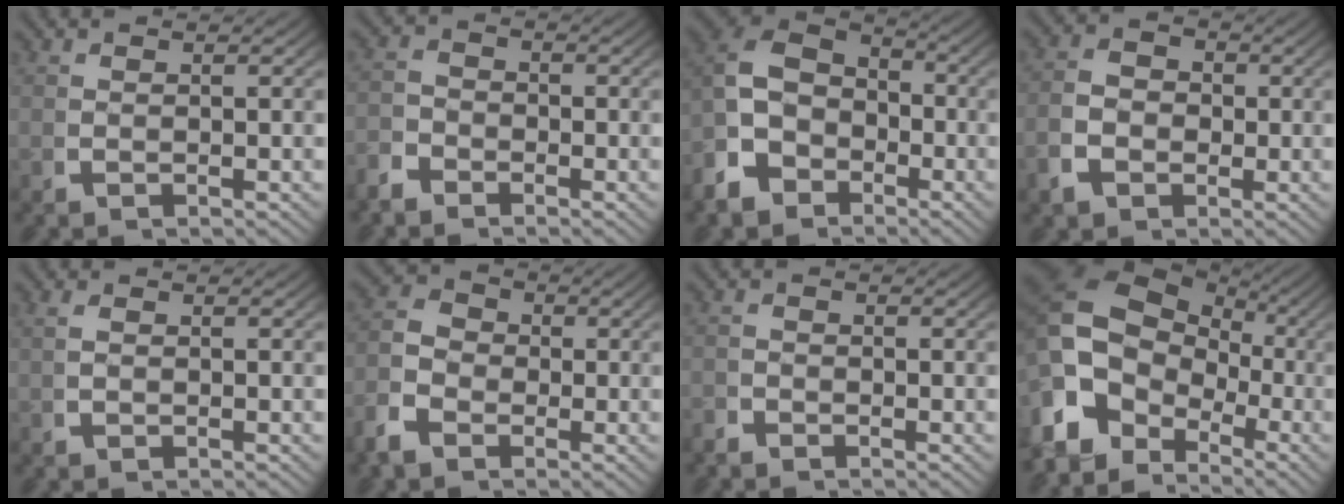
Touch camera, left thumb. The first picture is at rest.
{"total": 2.1, "force": [-1.6, 1.3, 0.5], "torque": [0.000, -0.011, -0.034]}
{"total": 9.7, "force": [-0.2, 7.9, 5.5], "torque": [-0.113, -0.015, -0.007]}
{"total": 4.9, "force": [-0.3, 4.0, 2.8], "torque": [-0.056, -0.002, -0.009]}
{"total": 0.8, "force": [0.2, 0.4, 0.6], "torque": [-0.015, 0.000, 0.005]}
{"total": 5.6, "force": [-0.7, 4.5, 3.2], "torque": [-0.054, -0.006, -0.023]}
{"total": 1.2, "force": [-1.1, 0.5, 0.0], "torque": [0.006, -0.006, -0.026]}
{"total": 13.6, "force": [0.3, 10.2, 9.0], "torque": [-0.194, -0.026, 0.002]}